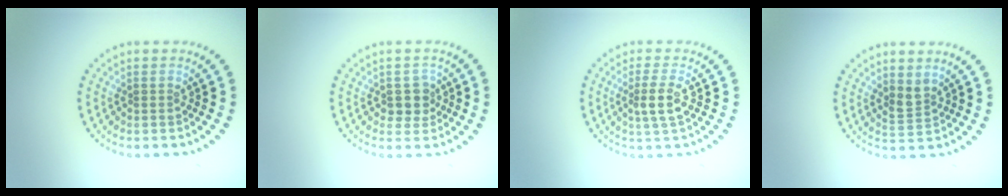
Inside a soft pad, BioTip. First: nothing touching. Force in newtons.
{"total": 2.0, "press": 1.8, "slide": 0.9}
{"total": 2.5, "press": 2.2, "slide": 1.1}
{"total": 1.7, "press": 1.4, "slide": 1.1}